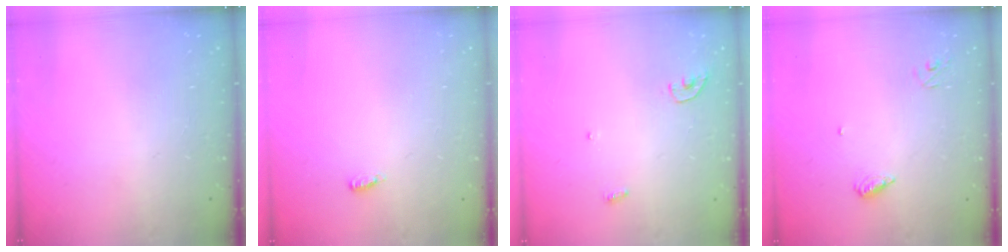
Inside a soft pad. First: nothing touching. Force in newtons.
{"total": 7.1, "press": 3.0, "slide": 6.4}
{"total": 3.8, "press": 3.8, "slide": 0.3}
{"total": 5.3, "press": 5.3, "slide": 0.6}